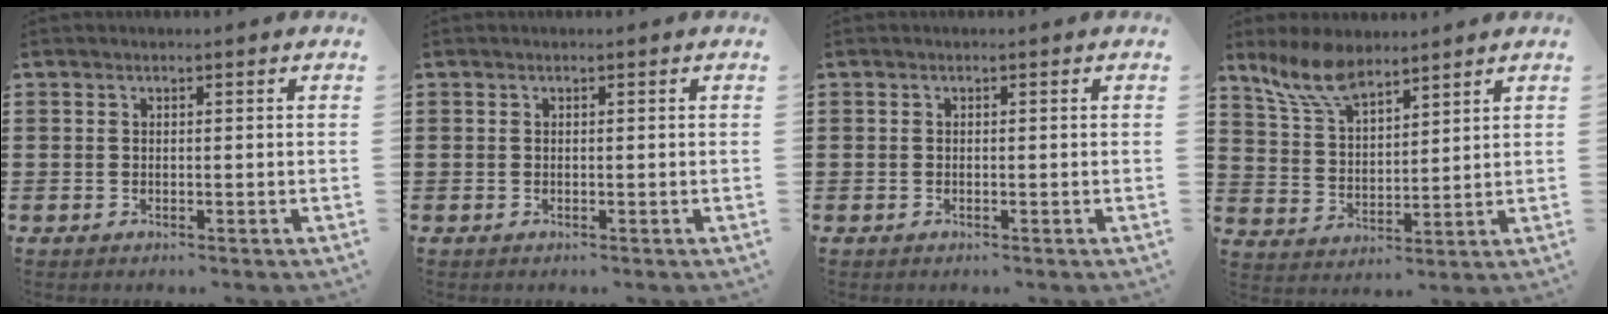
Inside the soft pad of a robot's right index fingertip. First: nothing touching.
{"total": 0.0}
{"total": 0.0}
{"total": 8.1, "force": [6.5, 2.9, 4.0], "torque": [-0.099, -0.011, 0.123]}